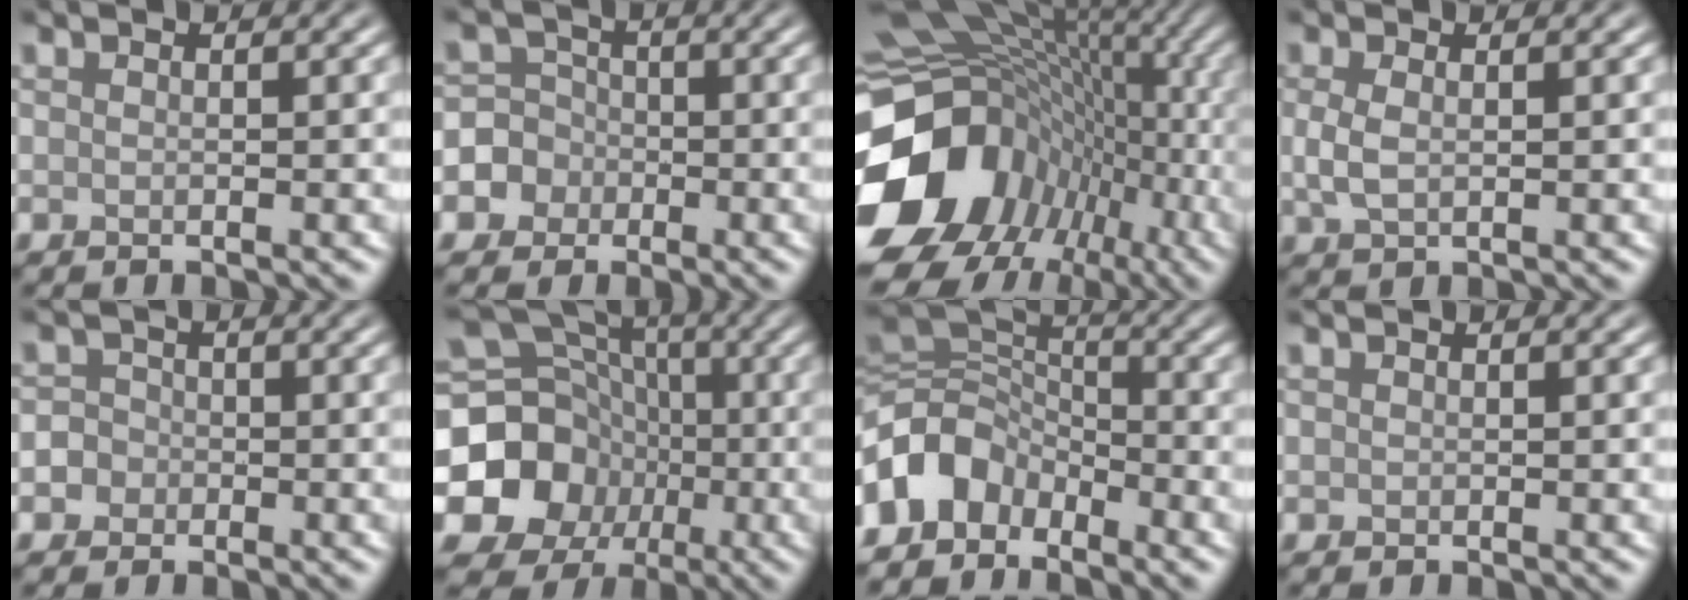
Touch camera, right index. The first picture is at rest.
{"total": 5.4, "force": [-1.8, 5.1, 0.5], "torque": [0.008, 0.013, -0.053]}
{"total": 17.3, "force": [-4.7, 14.0, 9.1], "torque": [-0.196, -0.016, -0.061]}
{"total": 2.0, "force": [0.2, 1.1, 1.7], "torque": [-0.044, -0.001, 0.005]}
{"total": 3.6, "force": [-1.2, 3.3, 0.7], "torque": [0.015, 0.008, -0.046]}
{"total": 17.3, "force": [-3.6, 15.8, 5.9], "torque": [-0.144, 0.002, -0.093]}
{"total": 6.4, "force": [-3.8, 4.3, 2.9], "torque": [-0.052, 0.008, -0.089]}
{"total": 0.0}